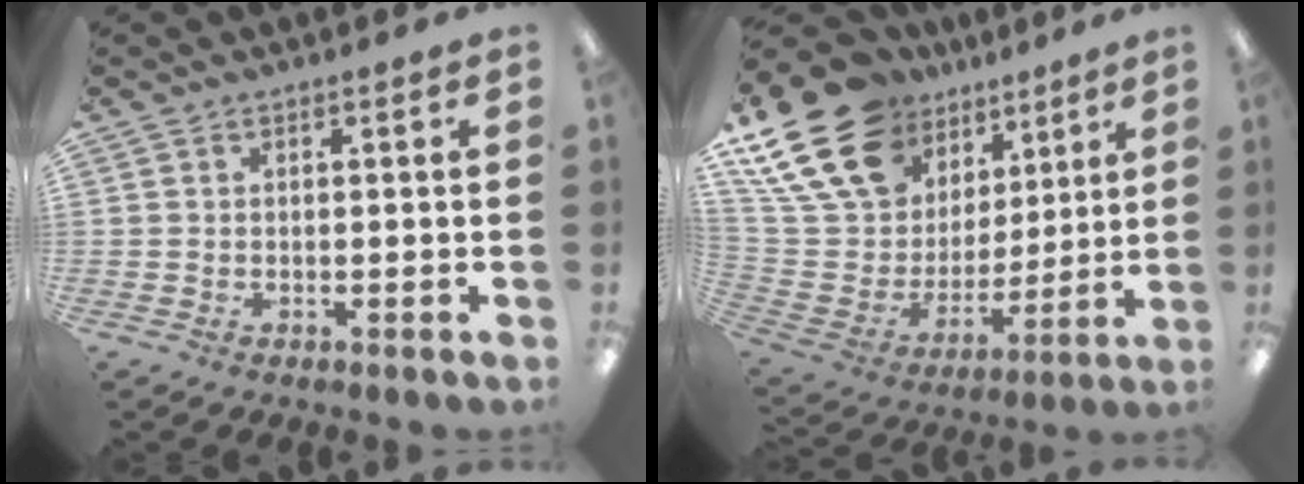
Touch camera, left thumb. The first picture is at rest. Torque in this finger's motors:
{"motor_torque": [1.38, 1.38, 1.30, -1.47, 0.44]}